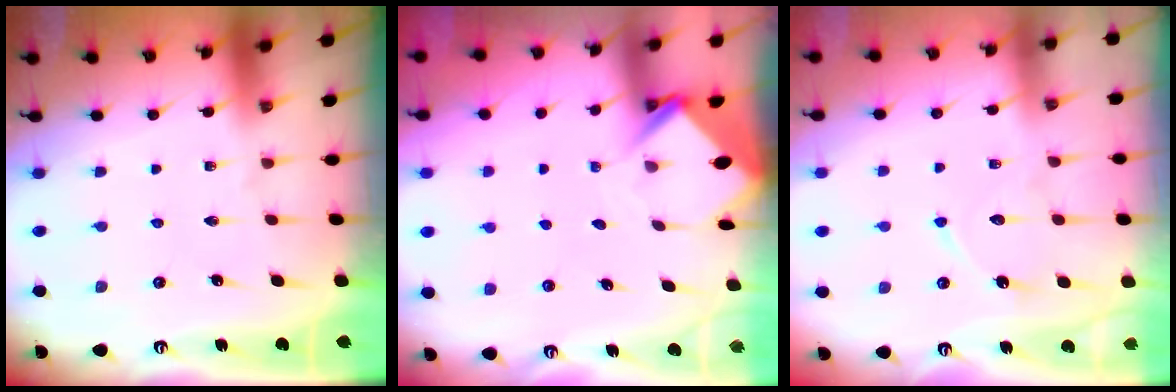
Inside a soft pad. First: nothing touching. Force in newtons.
{"total": 3.9, "press": 3.9, "slide": 0.1}
{"total": 7.0, "press": 7.0, "slide": 0.5}